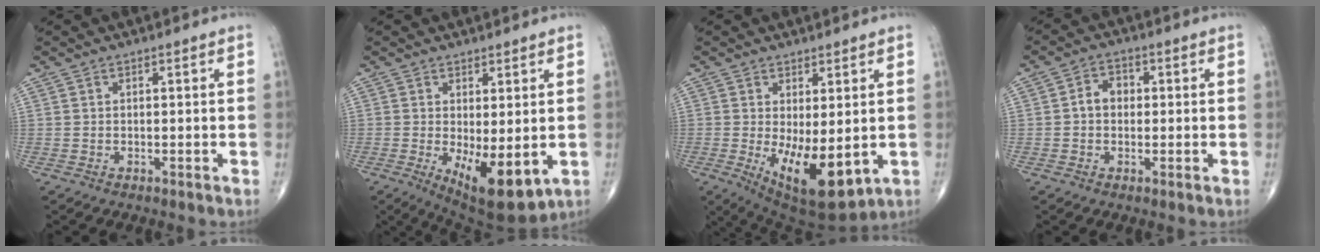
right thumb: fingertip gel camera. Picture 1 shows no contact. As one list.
[{"total": 10.7, "force": [-2.1, 4.2, 9.6], "torque": [-0.138, -0.023, -0.014]}, {"total": 12.1, "force": [-1.9, 5.0, 10.9], "torque": [-0.163, -0.026, -0.007]}, {"total": 4.0, "force": [0.0, 3.2, 2.5], "torque": [-0.031, 0.016, -0.007]}]